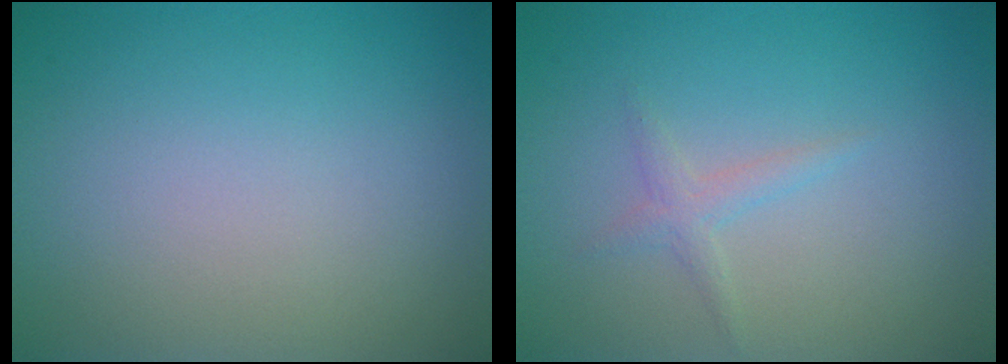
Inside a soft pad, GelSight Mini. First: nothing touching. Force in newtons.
{"total": 1.3, "press": 1.3, "slide": 0.1}